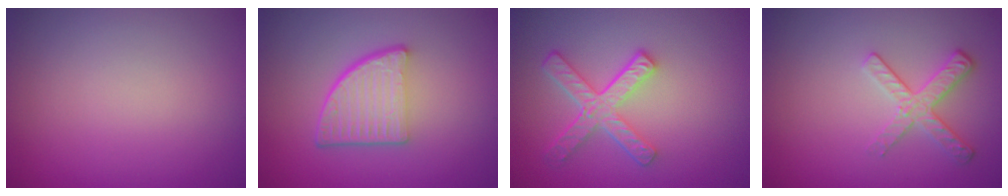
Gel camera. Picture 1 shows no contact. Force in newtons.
{"total": 5.2, "press": 3.6, "slide": 3.7}
{"total": 4.5, "press": 3.3, "slide": 3.0}
{"total": 2.6, "press": 2.2, "slide": 1.4}